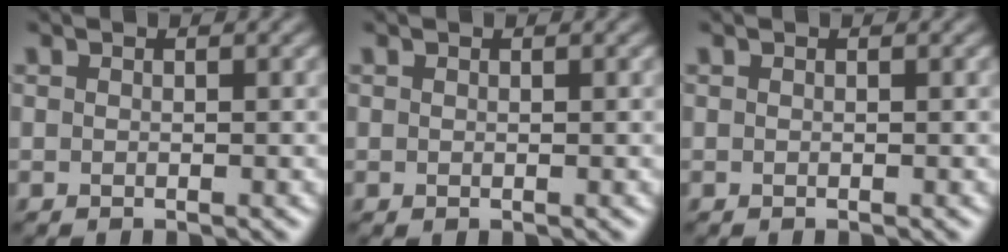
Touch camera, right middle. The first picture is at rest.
{"total": 0.0}
{"total": 0.0}